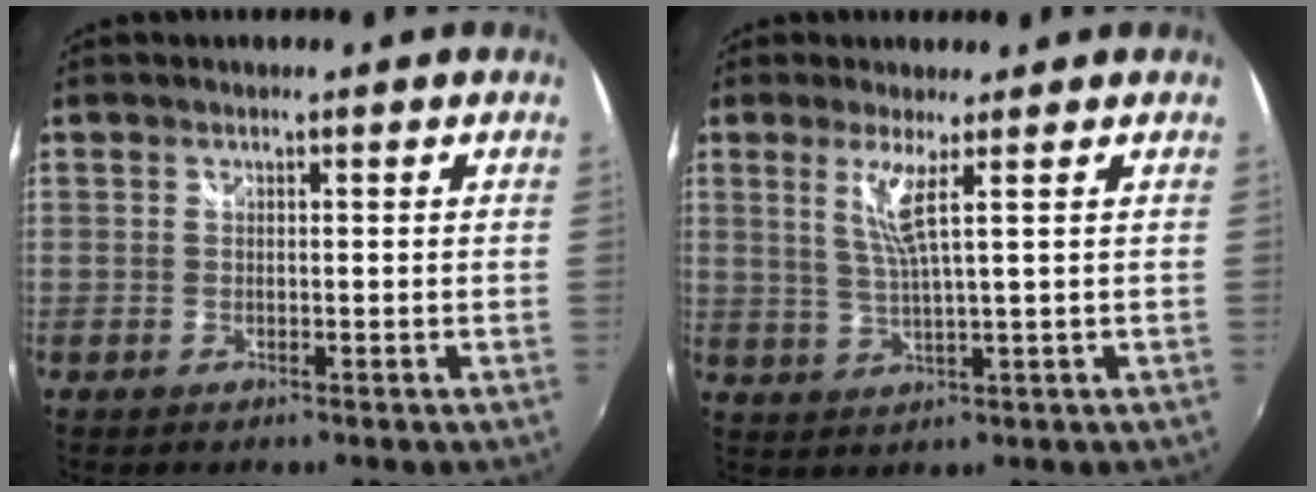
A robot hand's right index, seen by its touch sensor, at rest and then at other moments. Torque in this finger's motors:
{"motor_torque": [0.05, 0.00, 0.11, 0.11]}